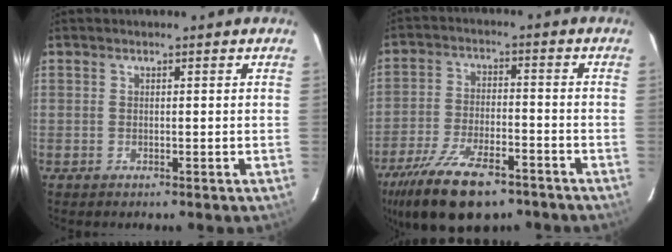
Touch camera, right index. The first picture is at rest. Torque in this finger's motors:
{"motor_torque": [1.07, -1.07, 0.66, 0.17]}